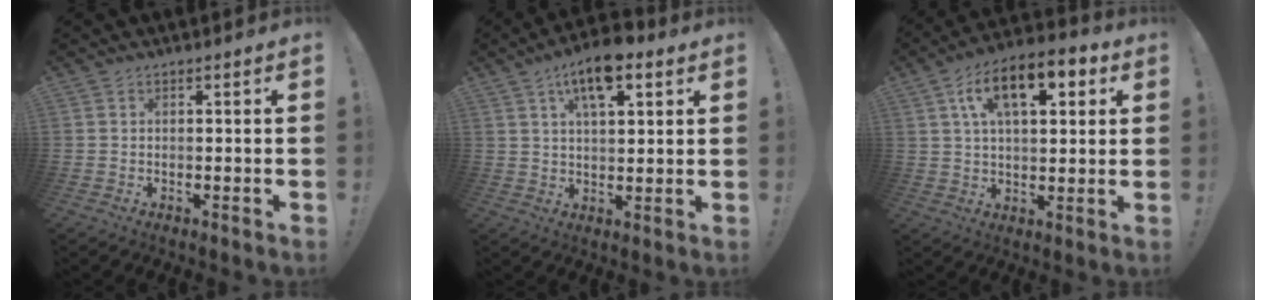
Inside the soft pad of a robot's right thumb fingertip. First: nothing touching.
{"total": 10.7, "force": [5.8, 4.8, 7.7], "torque": [-0.112, -0.015, 0.097]}
{"total": 14.8, "force": [5.8, 7.1, 11.7], "torque": [-0.181, -0.006, 0.095]}